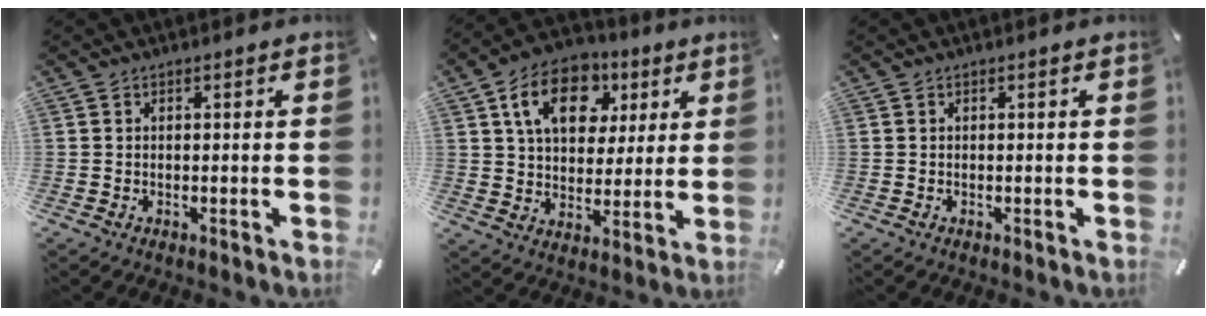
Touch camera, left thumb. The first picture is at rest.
{"total": 14.4, "force": [6.1, 10.2, 8.1], "torque": [-0.130, -0.009, 0.111]}
{"total": 0.0}